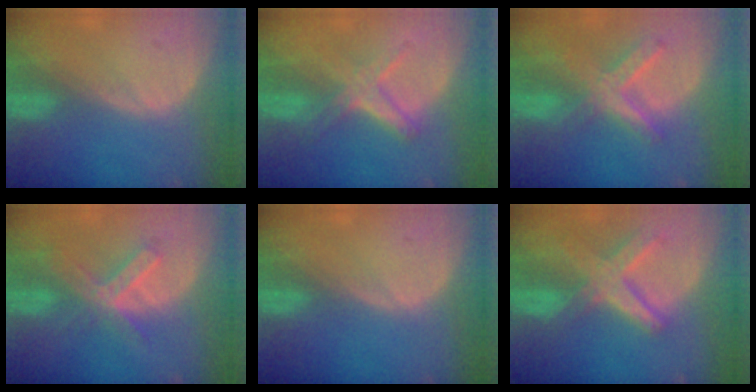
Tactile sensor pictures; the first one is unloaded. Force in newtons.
{"total": 5.7, "press": 5.5, "slide": 1.8}
{"total": 7.6, "press": 6.5, "slide": 3.8}
{"total": 6.6, "press": 5.8, "slide": 3.1}
{"total": 0.0}
{"total": 8.4, "press": 7.1, "slide": 4.3}